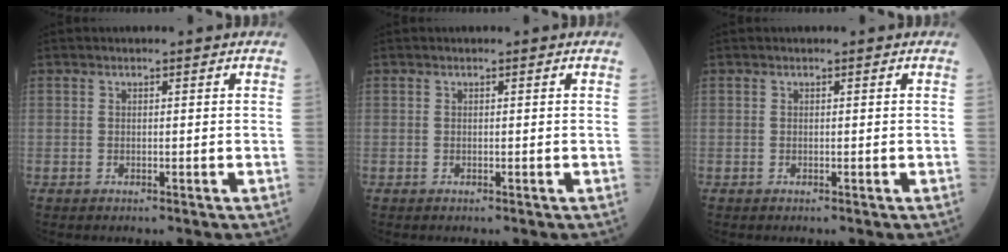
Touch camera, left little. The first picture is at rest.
{"total": 0.0}
{"total": 0.0}